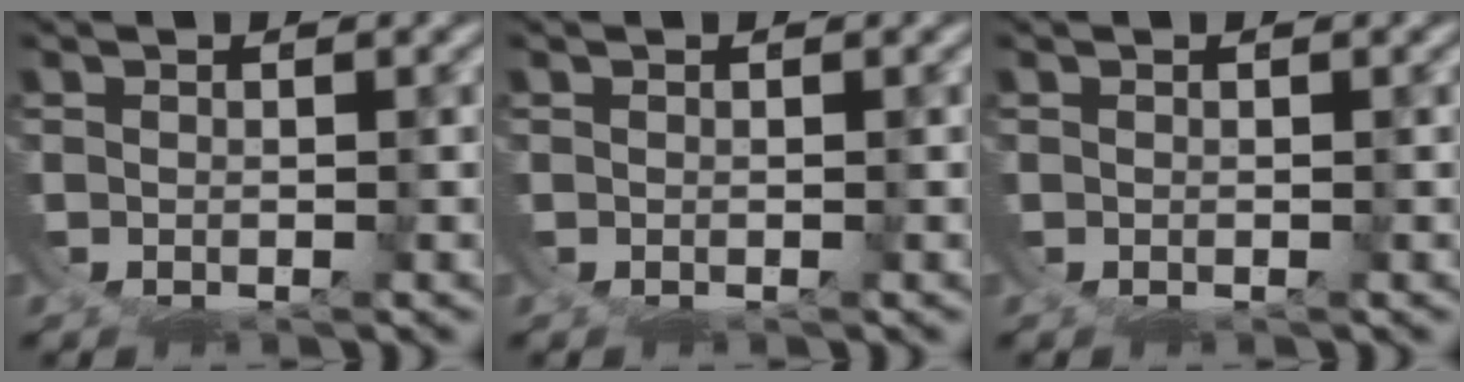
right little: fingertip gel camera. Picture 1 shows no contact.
{"total": 0.0}
{"total": 0.0}